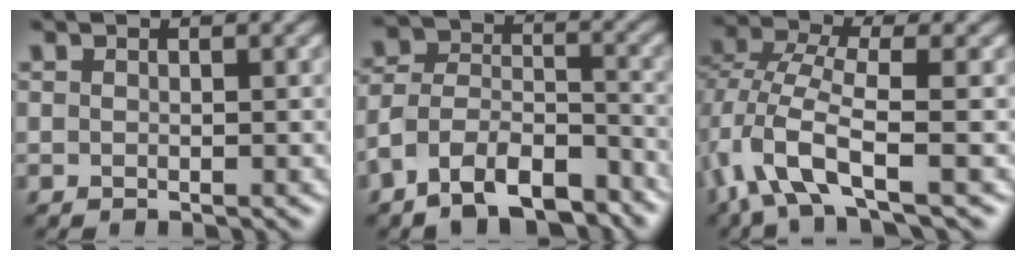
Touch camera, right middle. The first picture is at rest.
{"total": 8.9, "force": [-6.5, 4.1, 4.5], "torque": [-0.081, 0.003, -0.126]}
{"total": 6.7, "force": [-3.2, 2.6, 5.3], "torque": [-0.117, 0.008, -0.071]}